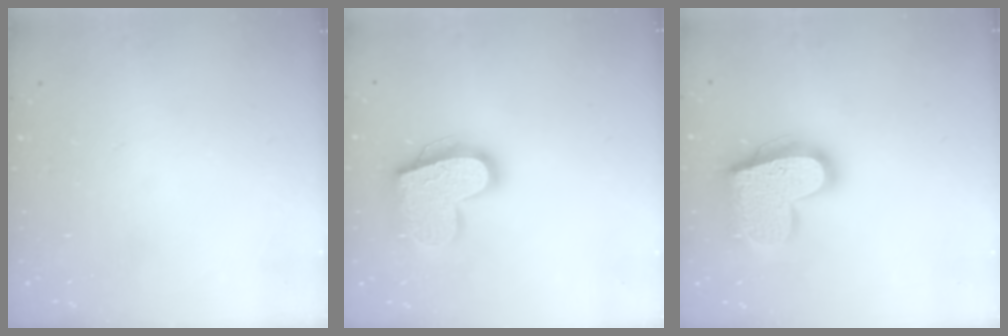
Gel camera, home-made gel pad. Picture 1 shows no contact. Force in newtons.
{"total": 17.6, "press": 17.6, "slide": 1.4}
{"total": 20.1, "press": 20.0, "slide": 1.7}